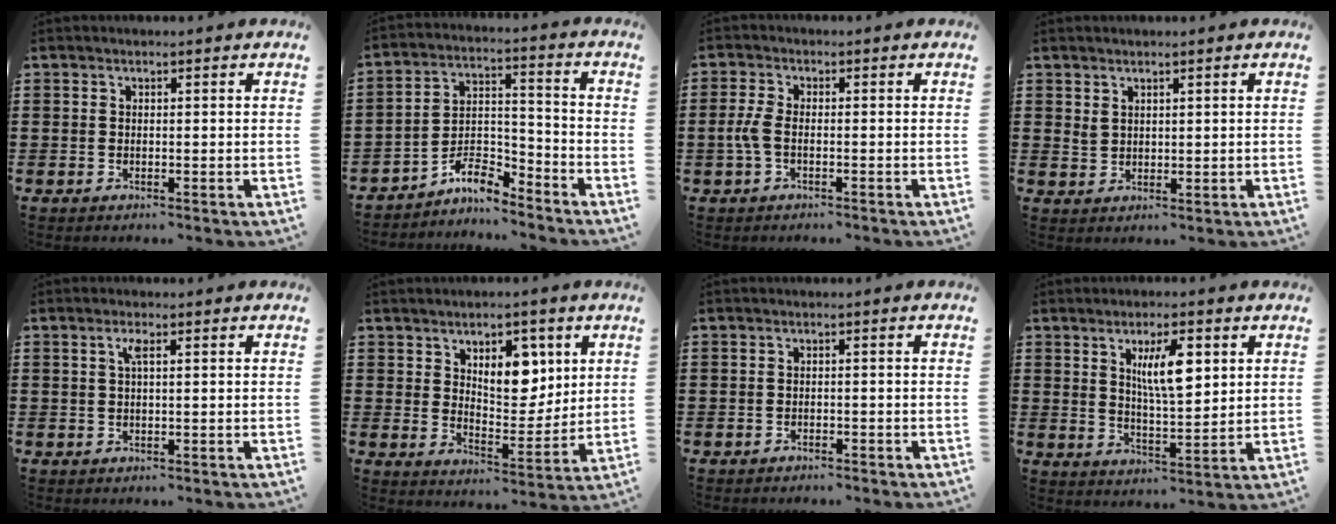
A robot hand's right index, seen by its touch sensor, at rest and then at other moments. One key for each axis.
{"total": 6.6, "fx": -5.9, "fy": 1.6, "fz": 2.4, "tx": -0.054, "ty": 0.005, "tz": -0.116}
{"total": 2.1, "fx": -1.0, "fy": 0.7, "fz": 1.7, "tx": -0.048, "ty": -0.006, "tz": -0.023}
{"total": 1.8, "fx": 1.5, "fy": 0.8, "fz": 0.5, "tx": -0.012, "ty": 0.000, "tz": 0.030}
{"total": 1.8, "fx": 0.5, "fy": 0.3, "fz": 1.7, "tx": -0.035, "ty": 0.005, "tz": 0.007}
{"total": 7.7, "fx": 3.7, "fy": 4.6, "fz": 4.9, "tx": -0.083, "ty": -0.004, "tz": 0.061}
{"total": 1.1, "fx": -1.1, "fy": 0.2, "fz": 0.2, "tx": -0.008, "ty": 0.001, "tz": -0.023}
{"total": 7.7, "fx": 2.6, "fy": 2.4, "fz": 6.8, "tx": -0.122, "ty": 0.002, "tz": 0.040}